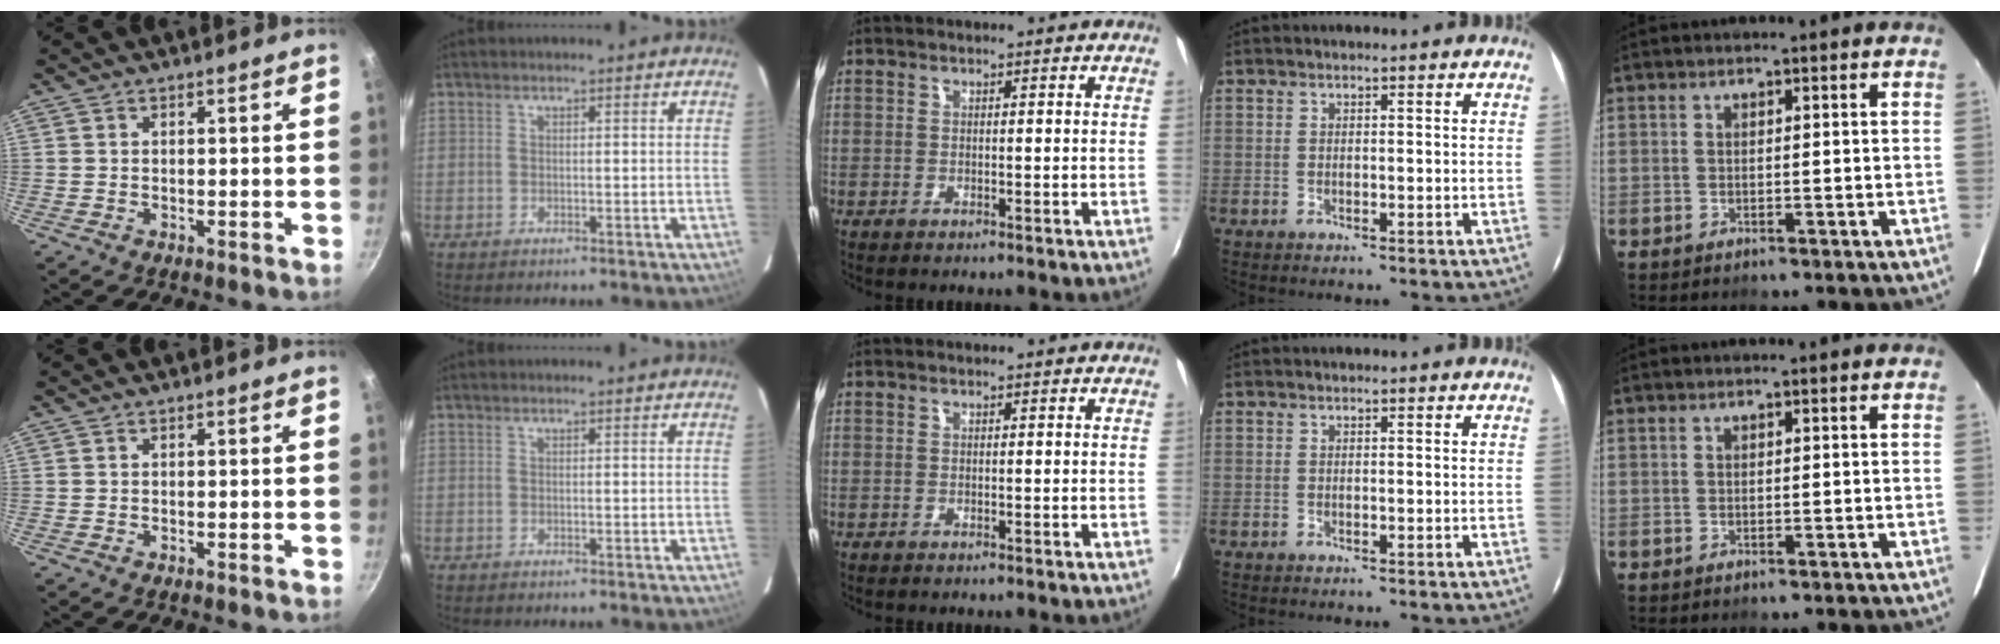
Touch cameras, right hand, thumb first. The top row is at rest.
{}